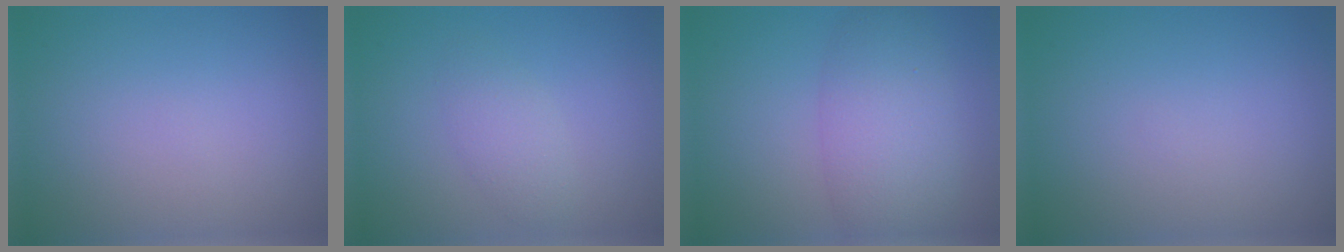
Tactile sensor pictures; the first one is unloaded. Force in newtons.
{"total": 2.0, "press": 2.0, "slide": 0.1}
{"total": 5.8, "press": 5.8, "slide": 0.3}
{"total": 0.0}